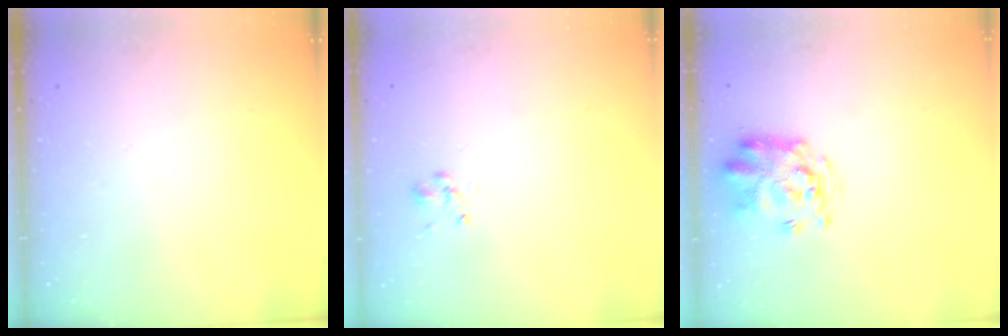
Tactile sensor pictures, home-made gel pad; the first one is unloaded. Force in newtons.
{"total": 1.0, "press": 0.8, "slide": 0.6}
{"total": 3.4, "press": 3.3, "slide": 0.7}